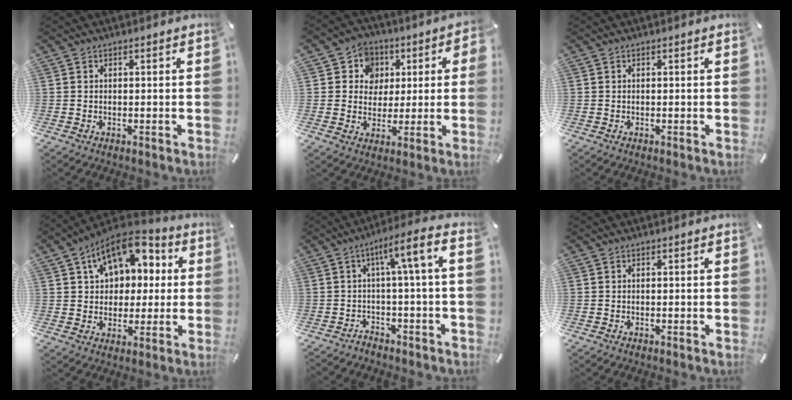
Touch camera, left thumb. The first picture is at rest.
{"total": 9.0, "force": [1.0, 8.8, 1.8], "torque": [-0.024, -0.002, 0.016]}
{"total": 0.0}
{"total": 12.9, "force": [5.8, 9.8, 6.0], "torque": [-0.091, -0.033, 0.106]}
{"total": 7.2, "force": [-0.4, 0.3, 7.2], "torque": [-0.135, 0.000, -0.011]}
{"total": 0.0}